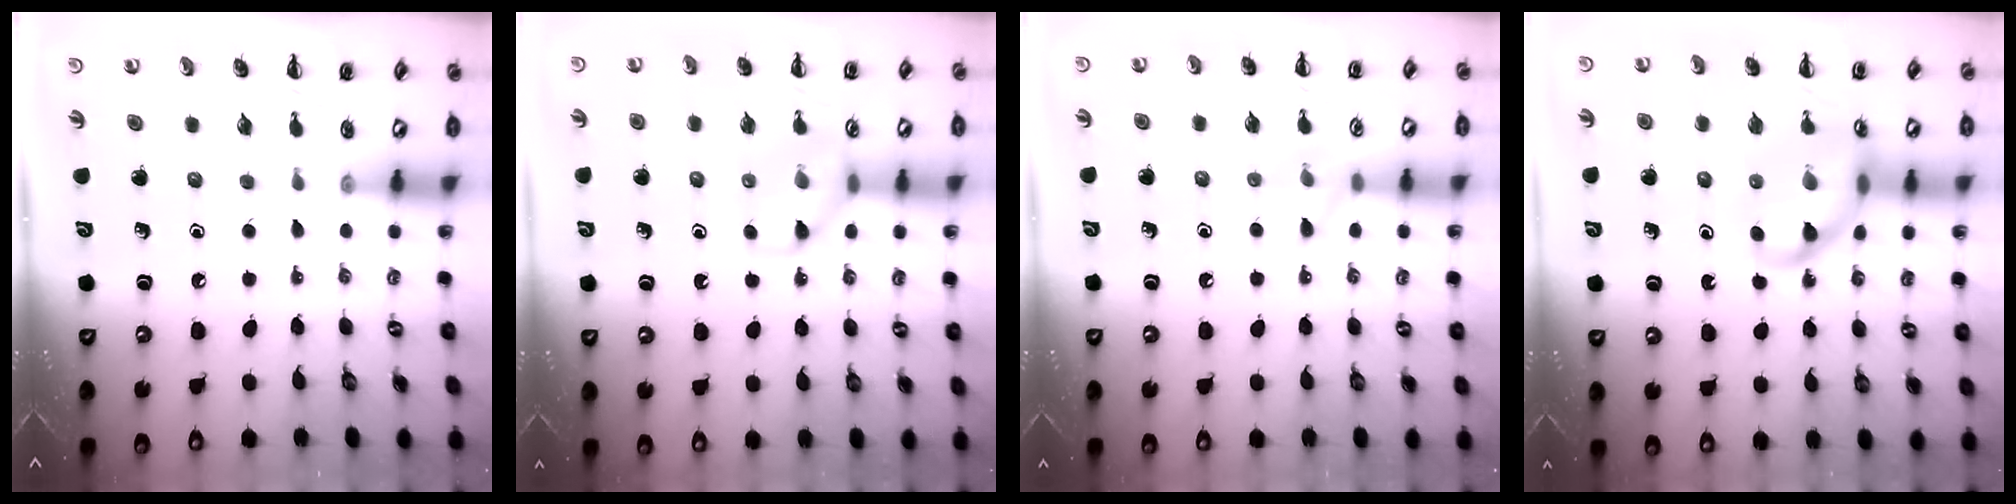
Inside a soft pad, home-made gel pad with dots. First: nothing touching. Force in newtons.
{"total": 11.9, "press": 11.8, "slide": 1.4}
{"total": 7.2, "press": 7.0, "slide": 1.5}
{"total": 13.1, "press": 12.9, "slide": 2.3}